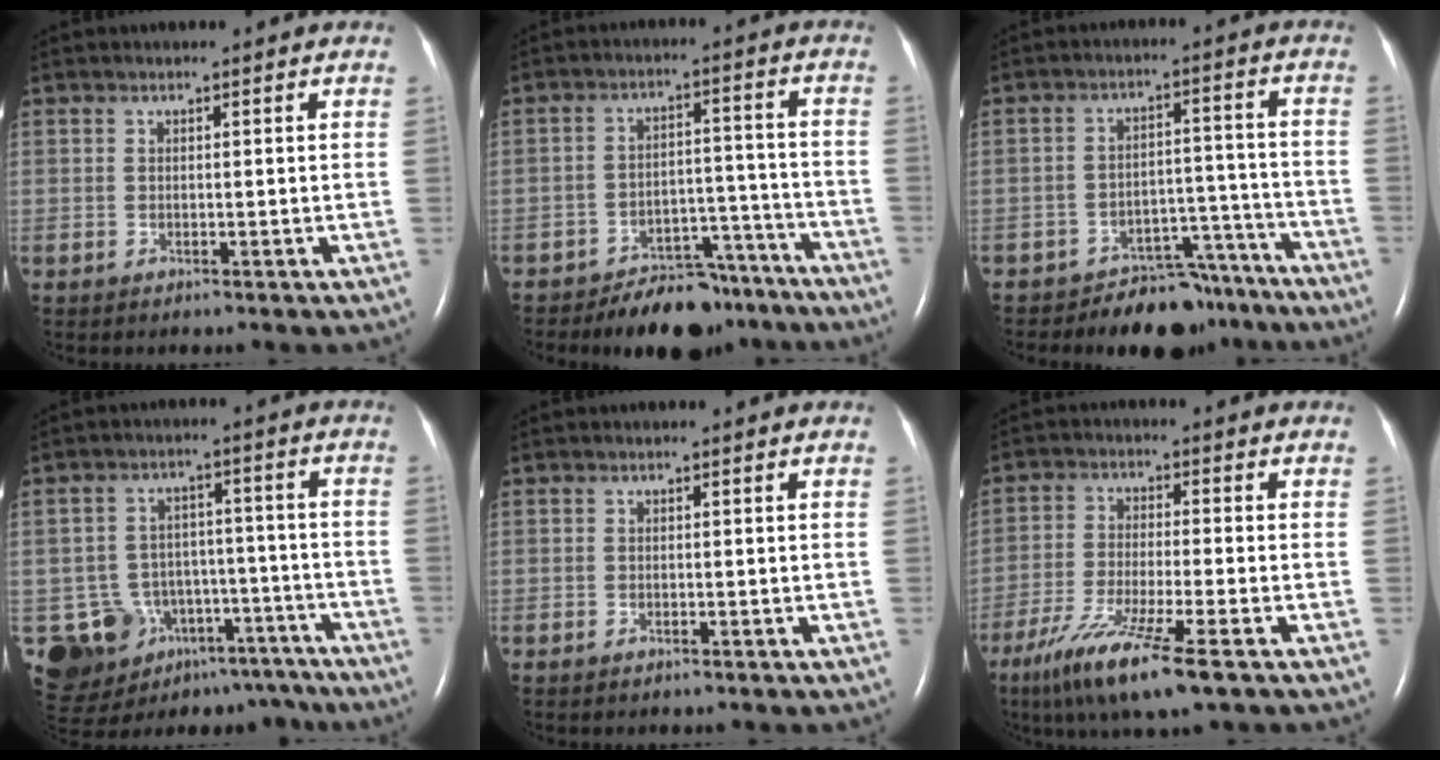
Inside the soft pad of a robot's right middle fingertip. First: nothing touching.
{"total": 11.5, "force": [-9.8, 4.7, 3.7], "torque": [-0.029, 0.032, -0.146]}
{"total": 9.9, "force": [-8.9, 4.2, 1.5], "torque": [0.010, 0.044, -0.126]}
{"total": 15.0, "force": [-8.9, 10.7, 5.5], "torque": [-0.089, 0.050, -0.120]}
{"total": 0.0}
{"total": 11.1, "force": [-6.7, 0.3, 8.8], "torque": [-0.170, -0.036, -0.120]}